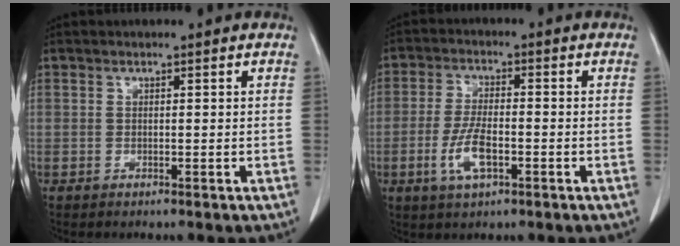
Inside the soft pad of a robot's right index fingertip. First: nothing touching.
{"total": 6.4, "force": [-2.2, 2.0, 5.6], "torque": [-0.123, -0.006, -0.039]}